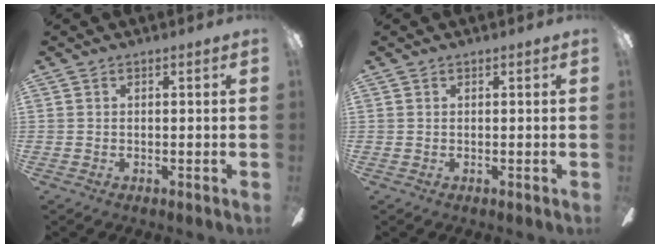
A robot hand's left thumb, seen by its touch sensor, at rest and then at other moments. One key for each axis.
{"total": 0.0}